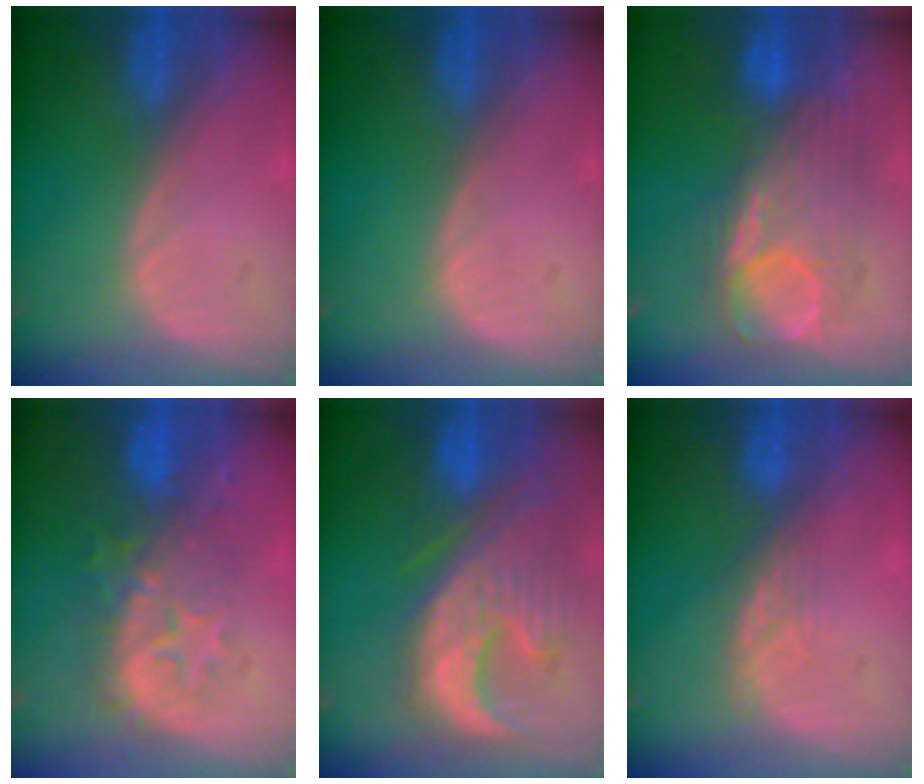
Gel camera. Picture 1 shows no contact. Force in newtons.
{"total": 0.0}
{"total": 8.7, "press": 8.7, "slide": 0.8}
{"total": 8.5, "press": 8.2, "slide": 1.9}
{"total": 12.6, "press": 11.2, "slide": 5.8}
{"total": 3.0, "press": 2.6, "slide": 1.5}